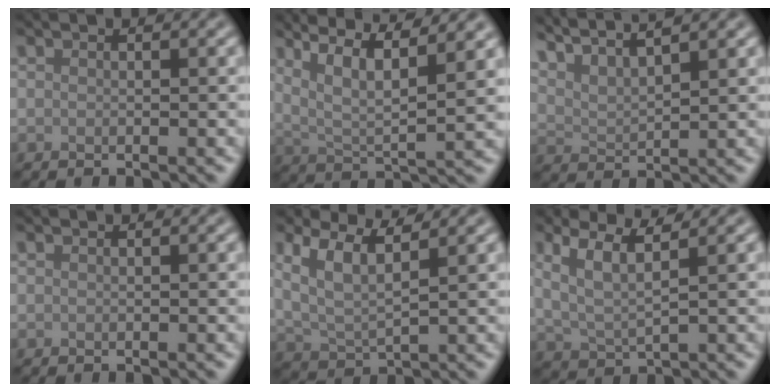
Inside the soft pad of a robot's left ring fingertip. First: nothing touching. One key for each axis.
{"total": 8.4, "fx": 4.7, "fy": 2.1, "fz": 6.6, "tx": -0.100, "ty": 0.015, "tz": 0.074}
{"total": 6.9, "fx": 5.6, "fy": 1.6, "fz": 3.8, "tx": -0.066, "ty": 0.024, "tz": 0.073}
{"total": 0.0}
{"total": 4.9, "fx": 3.0, "fy": 1.8, "fz": 3.5, "tx": -0.075, "ty": 0.007, "tz": 0.057}
{"total": 3.8, "fx": 2.1, "fy": 1.2, "fz": 2.9, "tx": -0.062, "ty": 0.002, "tz": 0.041}